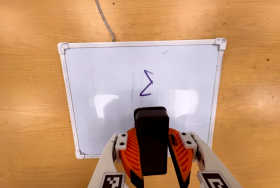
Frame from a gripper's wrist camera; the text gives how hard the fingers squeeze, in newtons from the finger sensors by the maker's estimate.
{"total": 9.7, "left": 10.4, "right": 9.1}